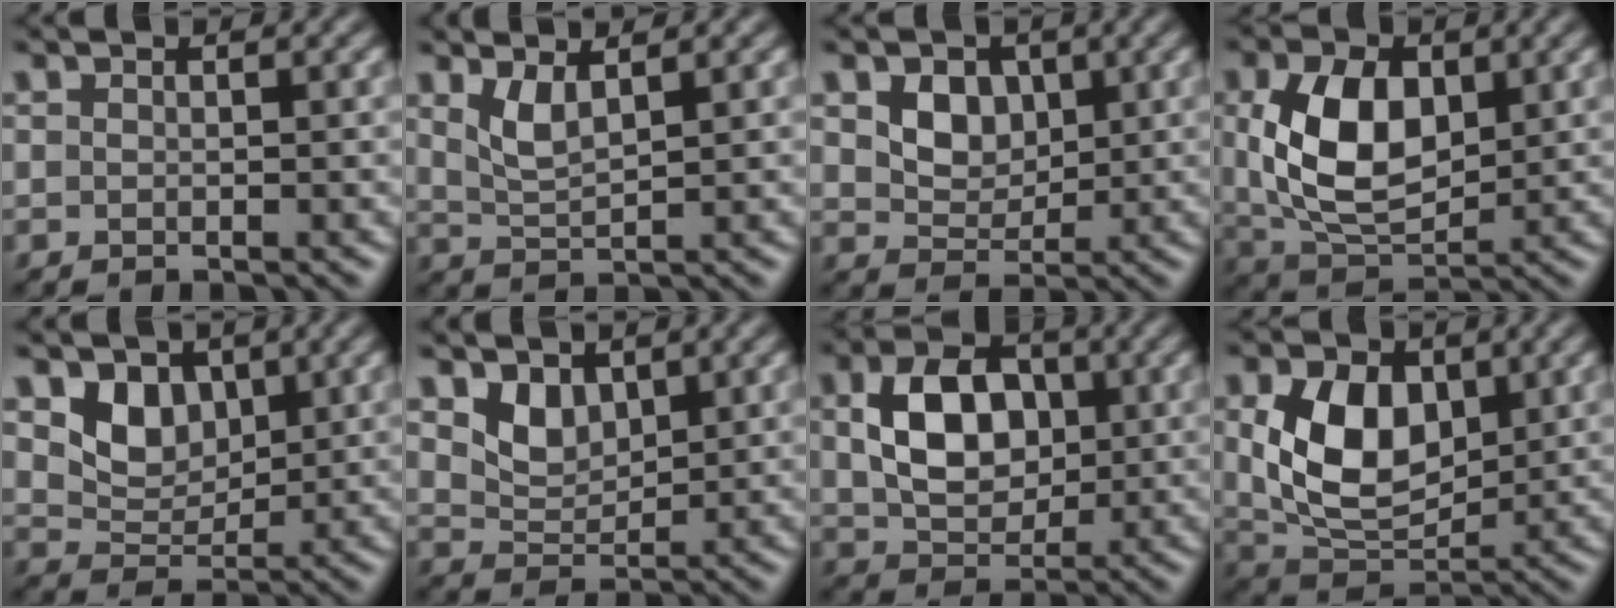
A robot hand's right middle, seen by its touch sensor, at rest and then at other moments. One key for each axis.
{"total": 2.0, "fx": 1.2, "fy": 0.5, "fz": 1.5, "tx": -0.036, "ty": -0.008, "tz": 0.030}
{"total": 2.8, "fx": 1.0, "fy": 2.2, "fz": 1.4, "tx": -0.034, "ty": -0.005, "tz": 0.015}
{"total": 7.4, "fx": 1.3, "fy": 4.6, "fz": 5.7, "tx": -0.122, "ty": 0.000, "tz": 0.028}
{"total": 3.3, "fx": 1.6, "fy": 2.5, "fz": 1.4, "tx": -0.037, "ty": -0.012, "tz": 0.026}
{"total": 2.3, "fx": 1.5, "fy": 1.5, "fz": 0.9, "tx": -0.029, "ty": -0.012, "tz": 0.033}
{"total": 6.1, "fx": 0.8, "fy": 4.4, "fz": 4.2, "tx": -0.084, "ty": 0.004, "tz": 0.016}
{"total": 7.3, "fx": 1.4, "fy": 4.8, "fz": 5.3, "tx": -0.109, "ty": -0.005, "tz": 0.030}